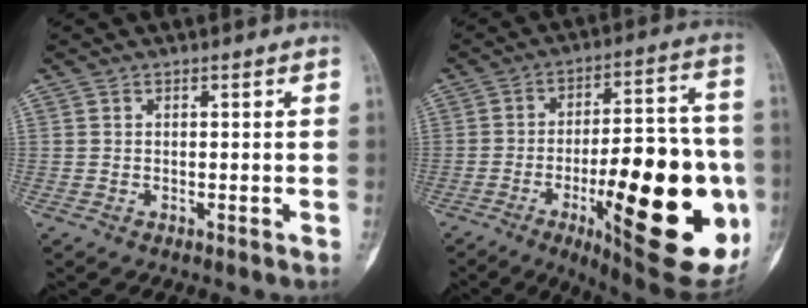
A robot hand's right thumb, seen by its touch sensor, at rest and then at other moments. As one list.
[{"total": 30.9, "force": [-8.0, 10.3, 28.0], "torque": [-0.339, 0.004, -0.096]}]